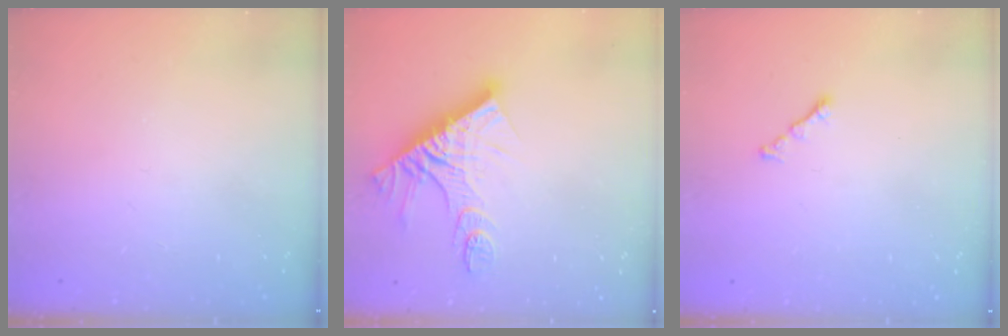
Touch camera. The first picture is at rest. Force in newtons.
{"total": 13.6, "press": 13.6, "slide": 1.1}
{"total": 1.2, "press": 1.1, "slide": 0.5}